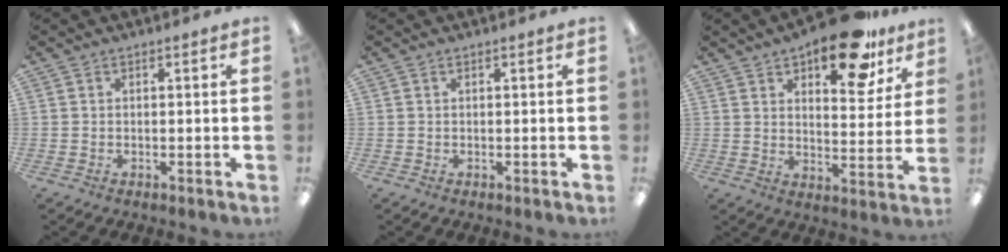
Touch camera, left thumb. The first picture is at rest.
{"total": 0.0}
{"total": 17.5, "force": [11.8, 7.4, 10.6], "torque": [-0.138, -0.062, 0.193]}